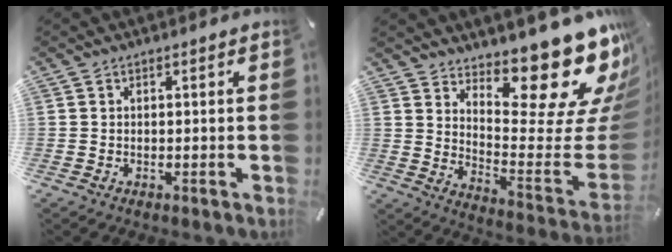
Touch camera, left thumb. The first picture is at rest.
{"total": 21.3, "force": [15.5, 7.5, 12.7], "torque": [-0.122, -0.145, 0.244]}